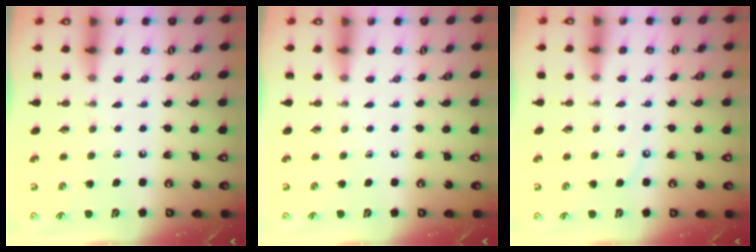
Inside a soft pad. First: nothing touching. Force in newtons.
{"total": 0.0}
{"total": 3.6, "press": 3.6, "slide": 0.5}